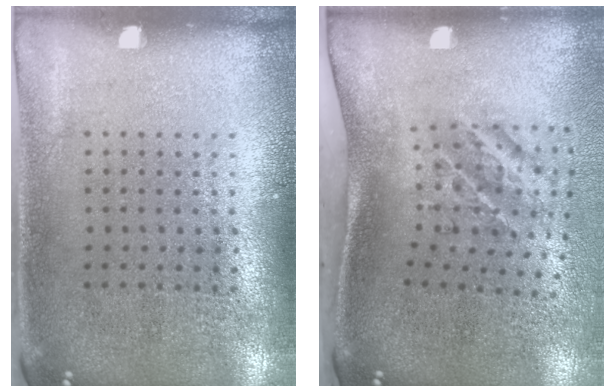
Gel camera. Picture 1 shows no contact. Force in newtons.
{"total": 2.3, "press": 1.3, "slide": 1.9}